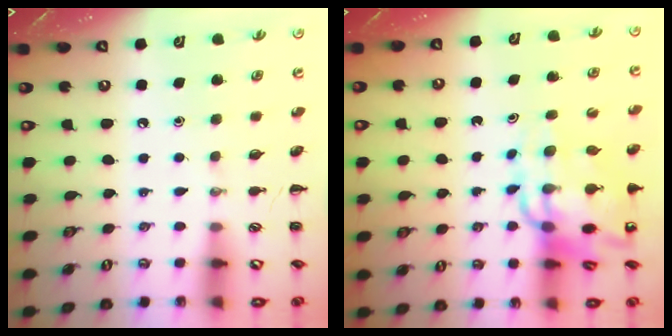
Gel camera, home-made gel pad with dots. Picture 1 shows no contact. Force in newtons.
{"total": 11.6, "press": 11.1, "slide": 3.2}